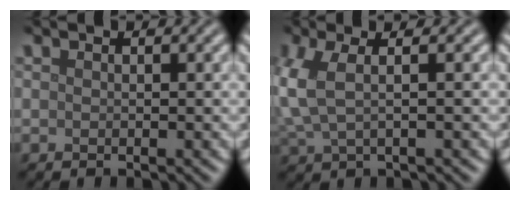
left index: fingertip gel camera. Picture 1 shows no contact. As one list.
[{"total": 3.5, "force": [0.6, 1.4, 3.2], "torque": [-0.083, 0.003, 0.011]}]